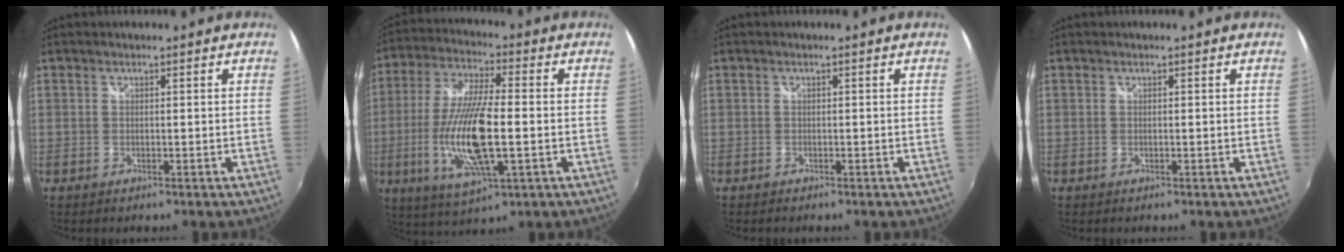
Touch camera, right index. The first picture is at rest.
{"total": 16.4, "force": [-3.2, 4.3, 15.5], "torque": [-0.315, -0.016, -0.057]}
{"total": 0.8, "force": [-0.7, 0.4, 0.2], "torque": [-0.009, -0.002, -0.012]}
{"total": 0.0}